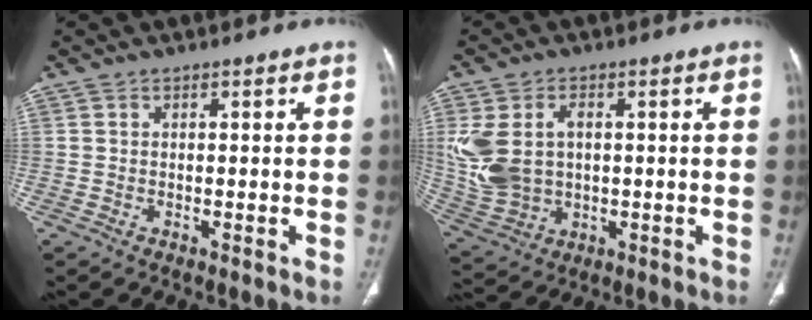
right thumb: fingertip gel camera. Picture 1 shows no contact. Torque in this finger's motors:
{"motor_torque": [0.31, 0.46, 0.40, 0.60, 0.27]}